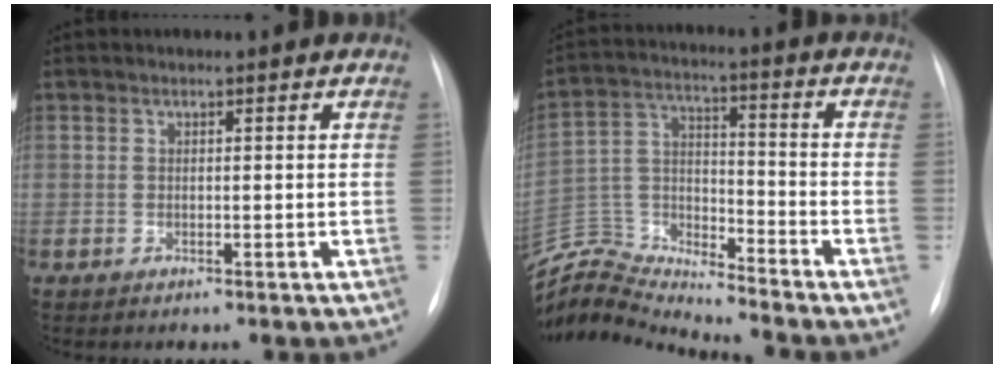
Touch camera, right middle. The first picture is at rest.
{"total": 15.9, "force": [-15.8, 0.5, 1.4], "torque": [-0.039, 0.042, -0.287]}